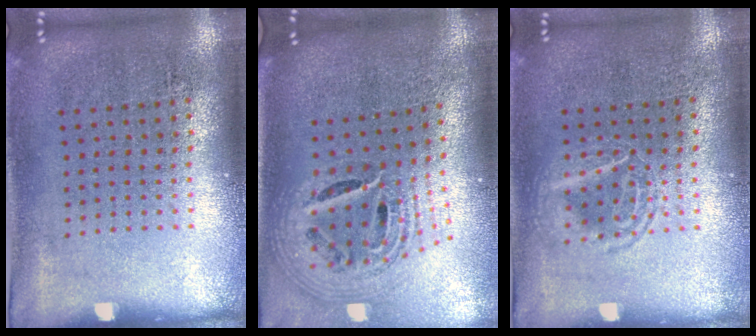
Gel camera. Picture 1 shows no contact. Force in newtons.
{"total": 2.2, "press": 1.6, "slide": 1.5}
{"total": 2.1, "press": 2.1, "slide": 0.3}